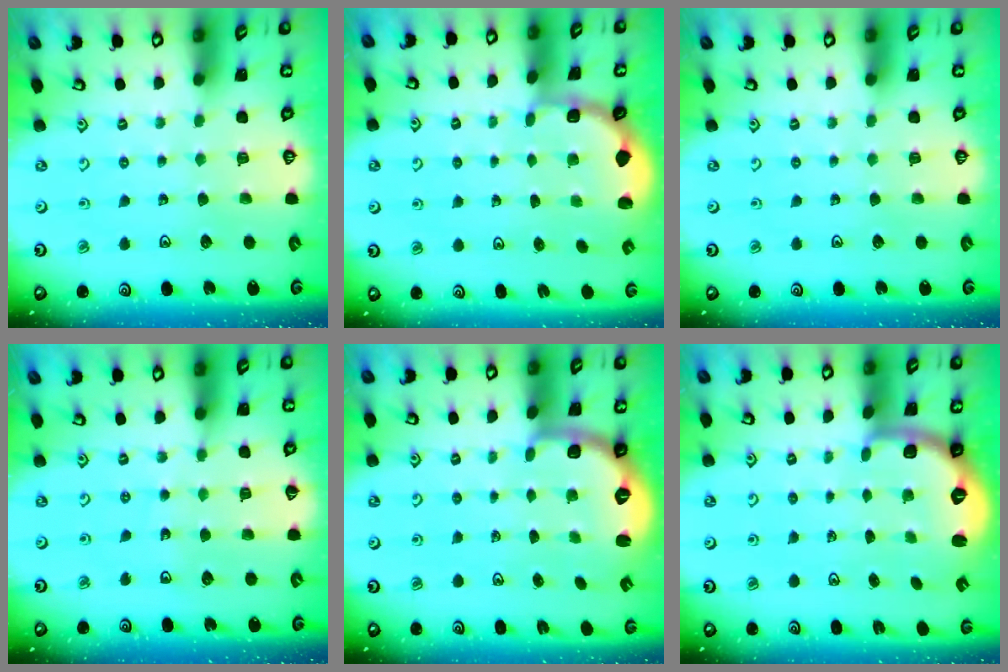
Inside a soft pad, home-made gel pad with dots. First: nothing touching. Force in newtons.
{"total": 1.8, "press": 1.6, "slide": 0.7}
{"total": 0.0}
{"total": 5.4, "press": 5.1, "slide": 1.7}
{"total": 2.6, "press": 1.4, "slide": 2.2}
{"total": 2.5, "press": 2.0, "slide": 1.5}